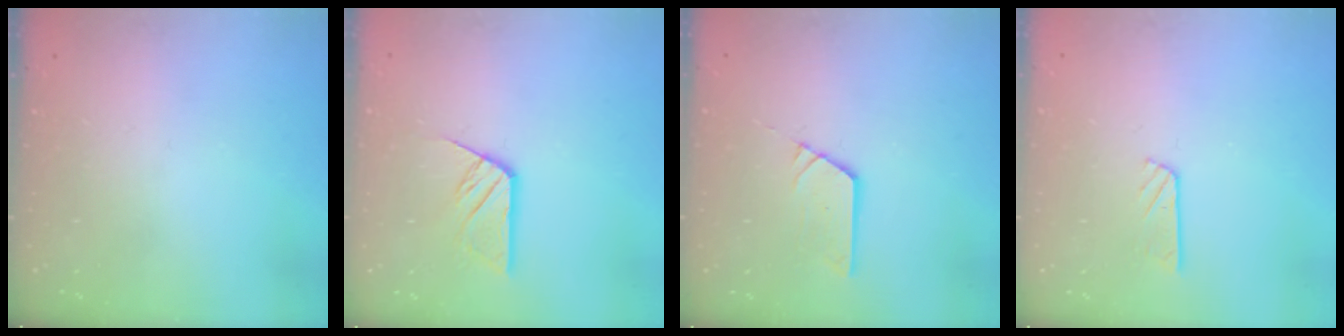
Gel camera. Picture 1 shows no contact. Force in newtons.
{"total": 7.9, "press": 7.9, "slide": 0.7}
{"total": 3.8, "press": 3.8, "slide": 0.4}
{"total": 2.8, "press": 2.8, "slide": 0.2}